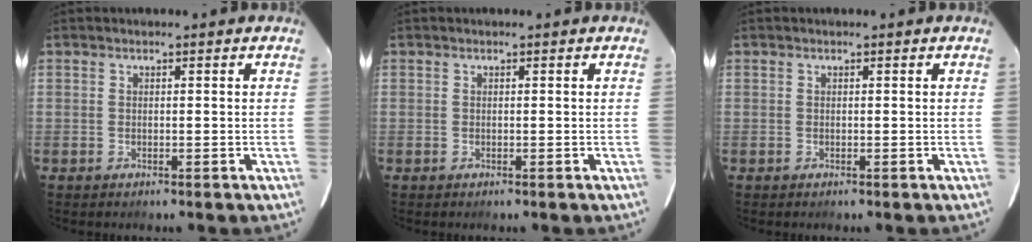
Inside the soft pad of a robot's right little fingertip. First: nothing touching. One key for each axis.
{"total": 0.0}
{"total": 0.0}